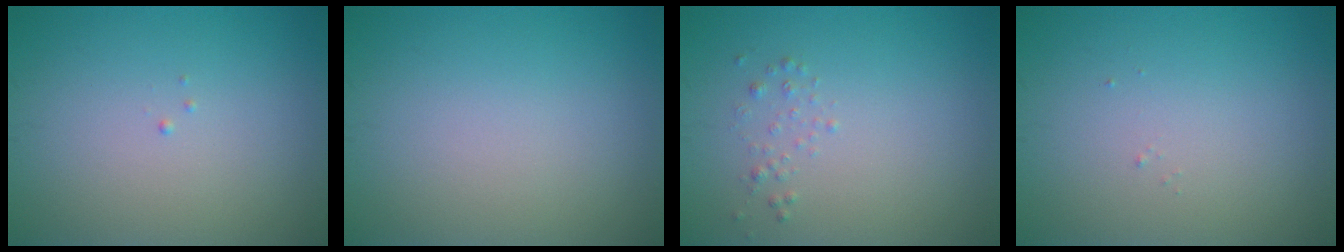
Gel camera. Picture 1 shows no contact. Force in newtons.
{"total": 0.0}
{"total": 0.7, "press": 0.7, "slide": 0.0}
{"total": 0.0}